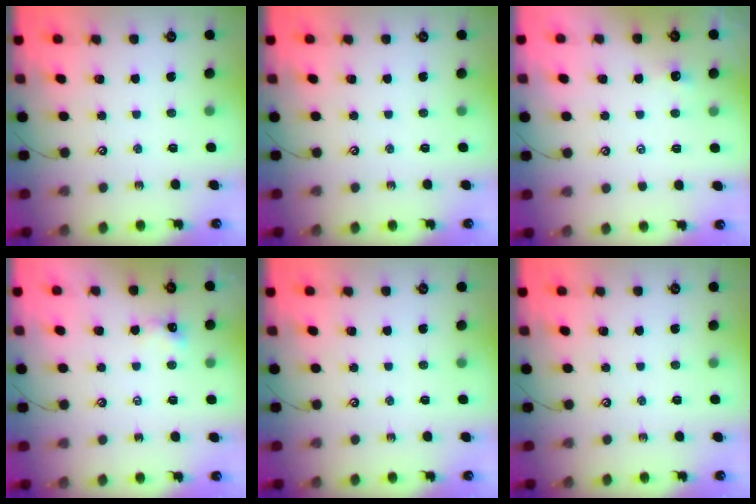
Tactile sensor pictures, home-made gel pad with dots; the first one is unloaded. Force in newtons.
{"total": 0.0}
{"total": 2.7, "press": 2.7, "slide": 0.2}
{"total": 0.8, "press": 0.8, "slide": 0.3}
{"total": 0.0}
{"total": 0.0}